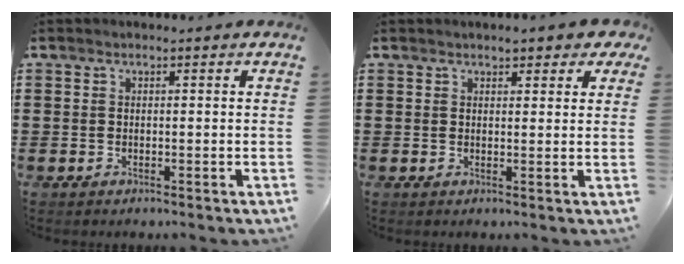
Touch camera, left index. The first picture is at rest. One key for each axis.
{"total": 2.1, "fx": 1.8, "fy": 0.7, "fz": 0.8, "tx": -0.014, "ty": 0.005, "tz": 0.032}